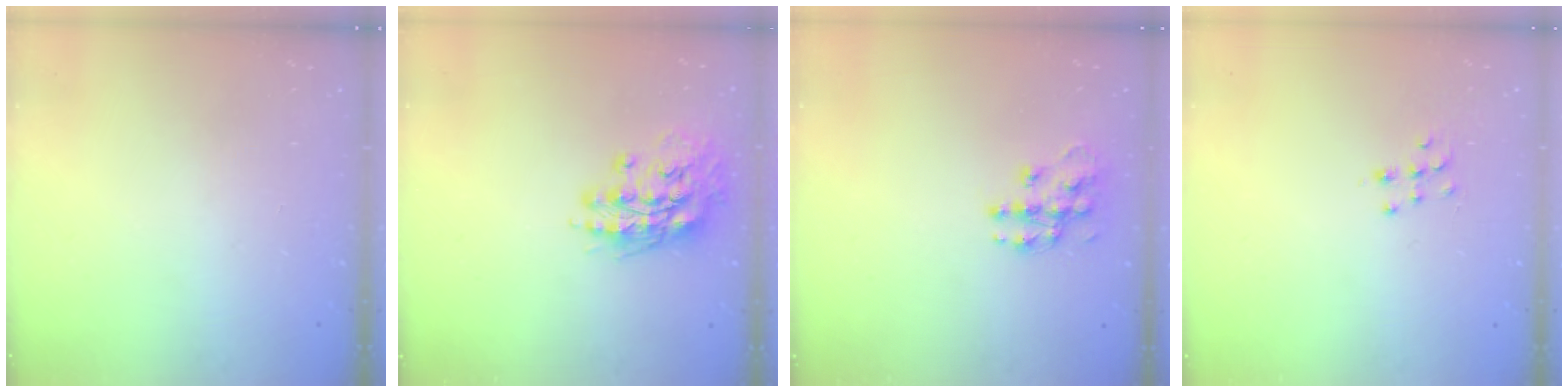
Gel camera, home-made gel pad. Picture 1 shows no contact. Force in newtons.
{"total": 13.2, "press": 13.1, "slide": 1.9}
{"total": 11.3, "press": 11.3, "slide": 0.7}
{"total": 7.2, "press": 7.2, "slide": 0.5}